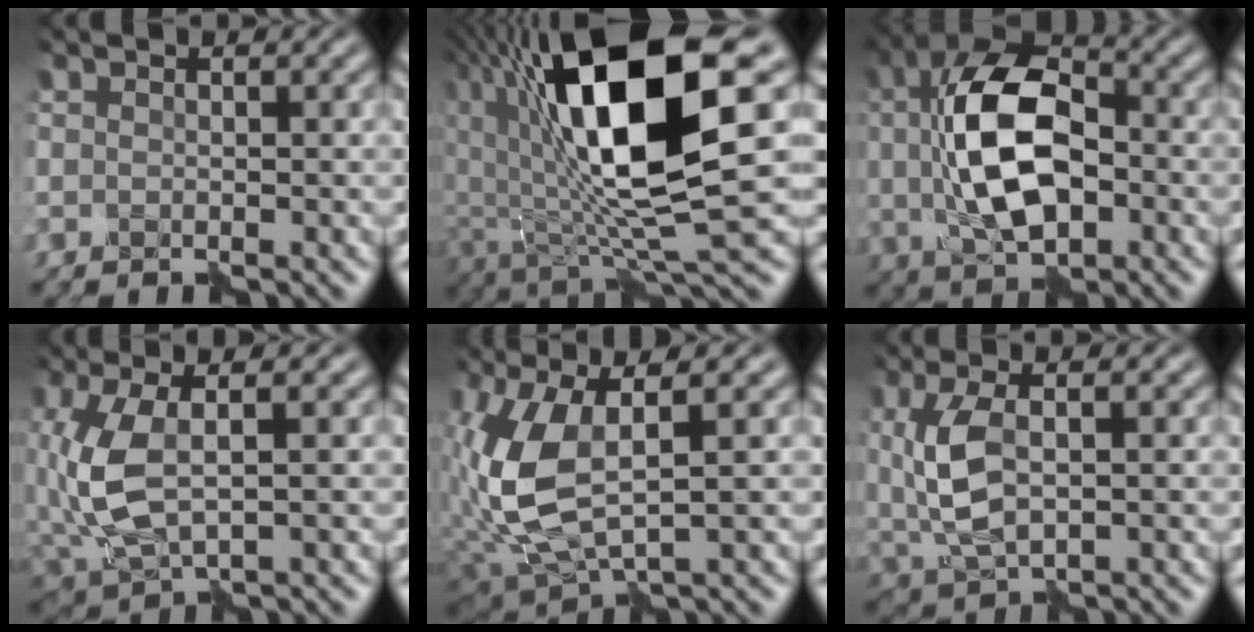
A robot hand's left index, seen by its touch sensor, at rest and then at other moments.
{"total": 14.5, "force": [2.9, 5.0, 13.3], "torque": [-0.238, -0.016, 0.054]}
{"total": 10.6, "force": [0.5, 5.6, 9.0], "torque": [-0.178, 0.012, 0.003]}
{"total": 6.2, "force": [0.1, 2.8, 5.5], "torque": [-0.141, 0.003, 0.005]}
{"total": 8.3, "force": [0.7, 3.8, 7.4], "torque": [-0.187, -0.008, 0.021]}
{"total": 5.2, "force": [0.8, 2.5, 4.5], "torque": [-0.107, 0.002, 0.018]}